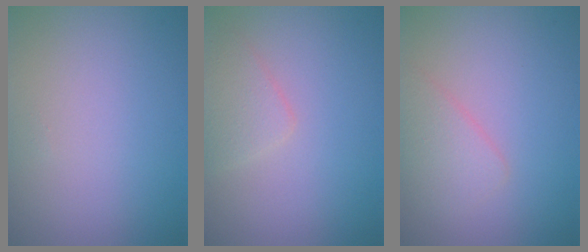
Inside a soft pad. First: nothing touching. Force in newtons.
{"total": 1.9, "press": 1.9, "slide": 0.1}
{"total": 2.1, "press": 2.1, "slide": 0.1}